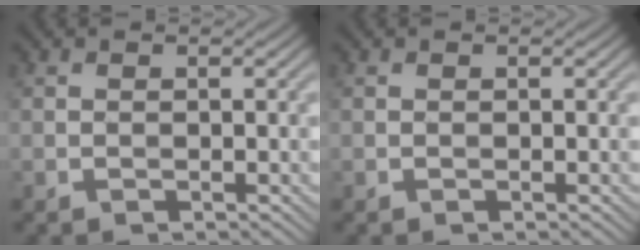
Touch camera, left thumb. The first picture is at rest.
{"total": 0.0}